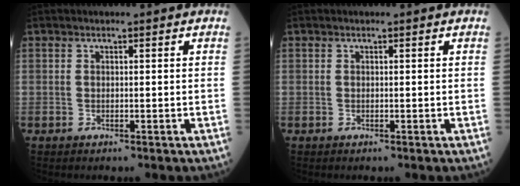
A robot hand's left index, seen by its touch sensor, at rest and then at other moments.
{"total": 0.0}